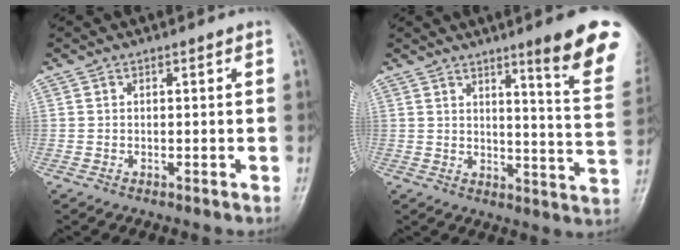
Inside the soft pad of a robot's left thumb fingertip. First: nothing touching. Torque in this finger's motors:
{"motor_torque": [0.67, 0.32, 1.77, -1.00, 0.09]}